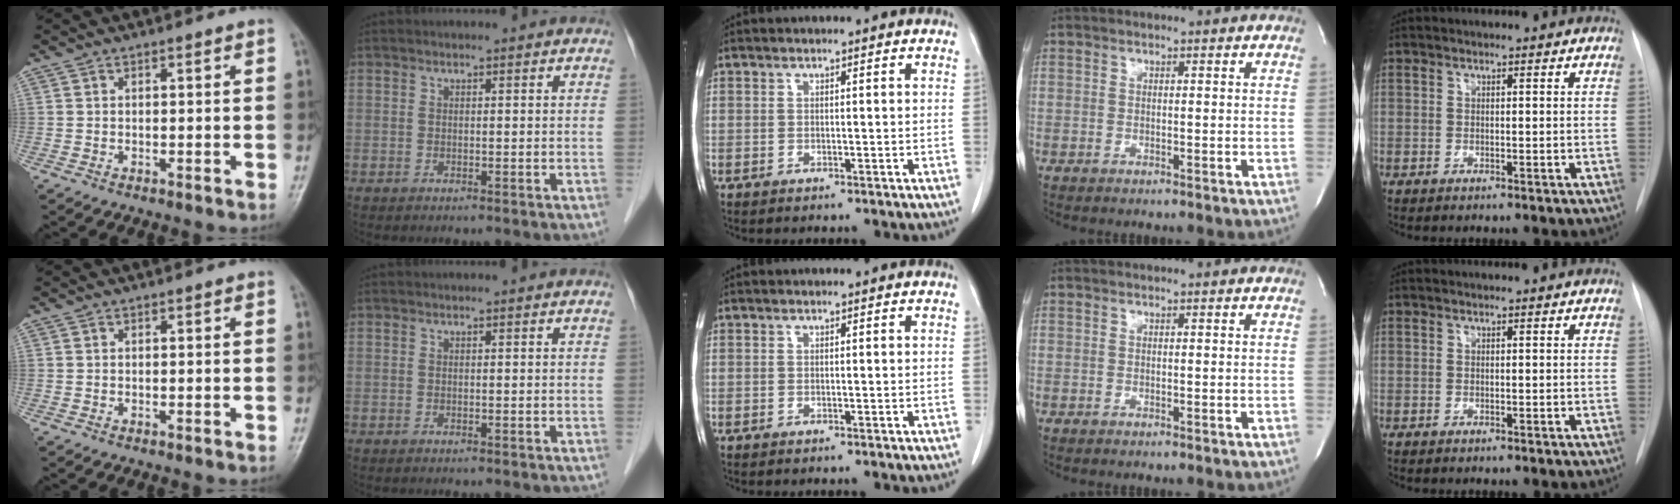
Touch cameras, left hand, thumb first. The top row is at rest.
{}